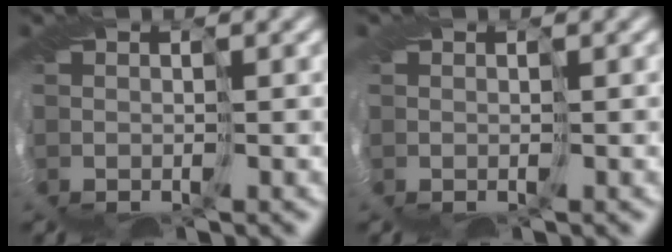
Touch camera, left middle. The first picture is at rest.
{"total": 0.0}